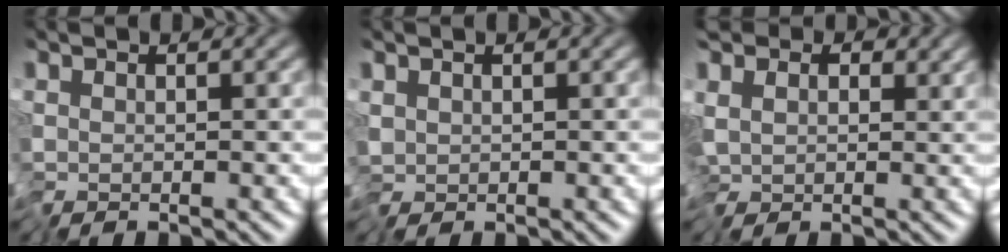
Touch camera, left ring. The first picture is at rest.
{"total": 1.3, "force": [-0.2, 0.7, 1.0], "torque": [-0.023, -0.002, -0.007]}
{"total": 4.1, "force": [0.6, 3.2, 2.5], "torque": [-0.062, 0.001, 0.006]}